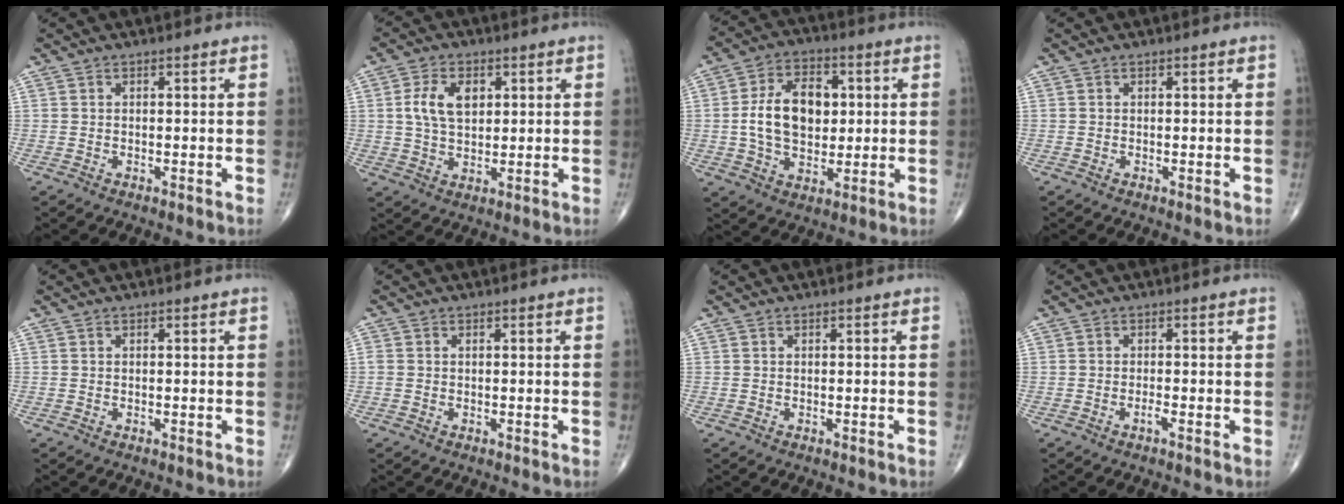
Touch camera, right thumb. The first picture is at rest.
{"total": 7.8, "force": [1.8, 4.8, 5.8], "torque": [-0.100, -0.001, 0.035]}
{"total": 13.3, "force": [1.1, 8.8, 10.0], "torque": [-0.151, 0.009, 0.018]}
{"total": 0.0}
{"total": 0.0}
{"total": 0.6, "force": [0.0, 0.5, 0.3], "torque": [-0.007, 0.003, 0.001]}
{"total": 0.0}
{"total": 0.9, "force": [-0.5, -0.1, 0.7], "torque": [-0.014, 0.000, -0.011]}